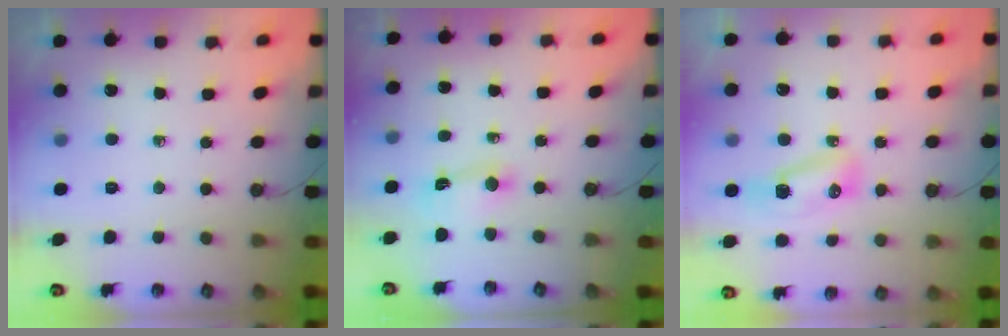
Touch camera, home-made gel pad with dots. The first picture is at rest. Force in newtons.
{"total": 2.7, "press": 2.7, "slide": 0.3}
{"total": 7.8, "press": 7.8, "slide": 1.0}